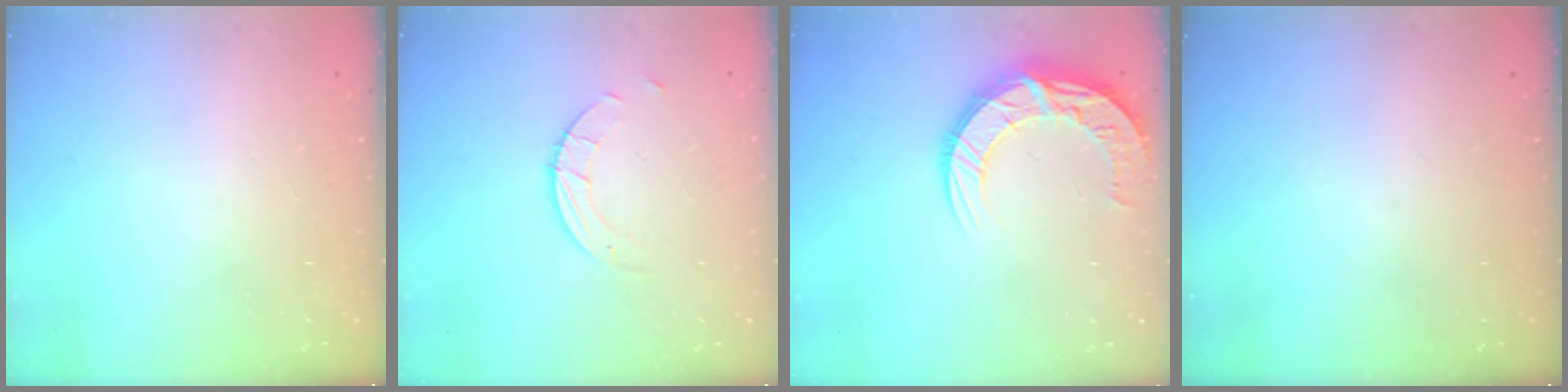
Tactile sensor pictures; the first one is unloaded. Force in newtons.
{"total": 2.7, "press": 2.7, "slide": 0.3}
{"total": 13.2, "press": 13.2, "slide": 1.2}
{"total": 0.0}